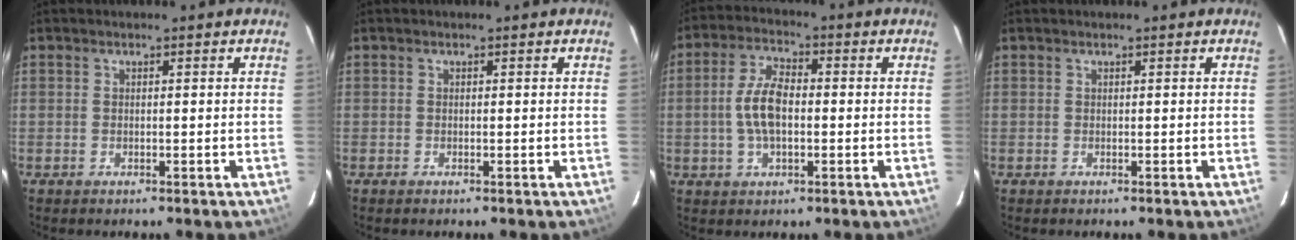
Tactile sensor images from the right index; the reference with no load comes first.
{"total": 0.0}
{"total": 7.7, "force": [-0.8, 3.8, 6.7], "torque": [-0.134, 0.011, -0.012]}
{"total": 0.0}